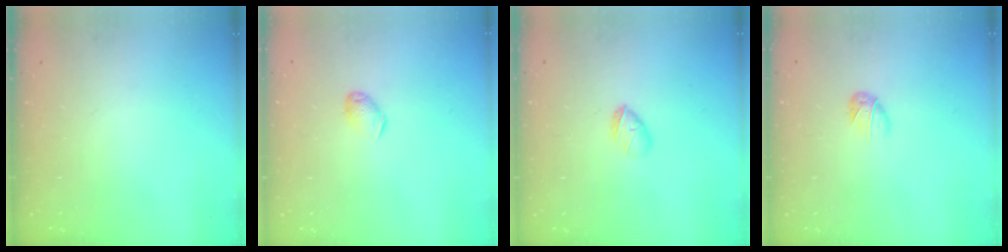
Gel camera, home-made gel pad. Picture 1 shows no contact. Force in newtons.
{"total": 4.9, "press": 4.8, "slide": 0.9}
{"total": 4.0, "press": 3.8, "slide": 1.0}
{"total": 3.7, "press": 3.6, "slide": 1.0}